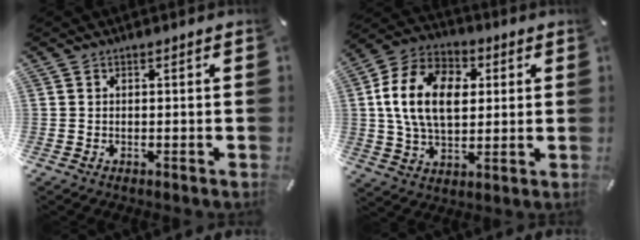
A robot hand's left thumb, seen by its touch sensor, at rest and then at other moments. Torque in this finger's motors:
{"motor_torque": [1.21, 1.30, 2.15, -0.62, 0.46]}